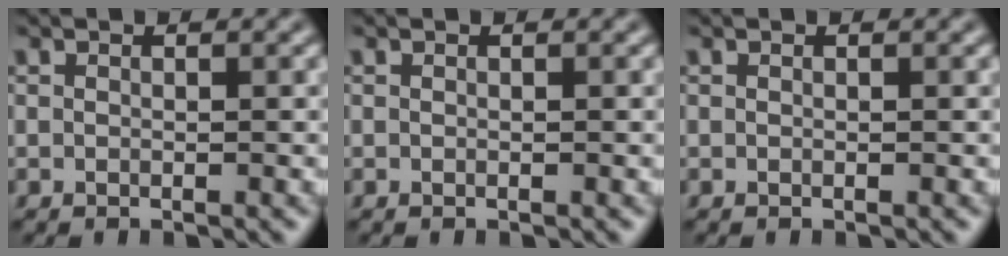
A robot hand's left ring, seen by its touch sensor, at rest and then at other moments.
{"total": 0.0}
{"total": 0.0}